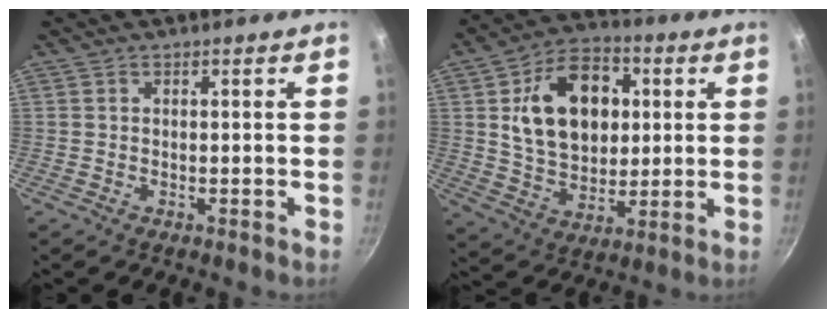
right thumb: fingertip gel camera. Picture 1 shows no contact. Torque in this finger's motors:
{"motor_torque": [-0.84, 1.47, 0.77, 0.46, 0.14]}